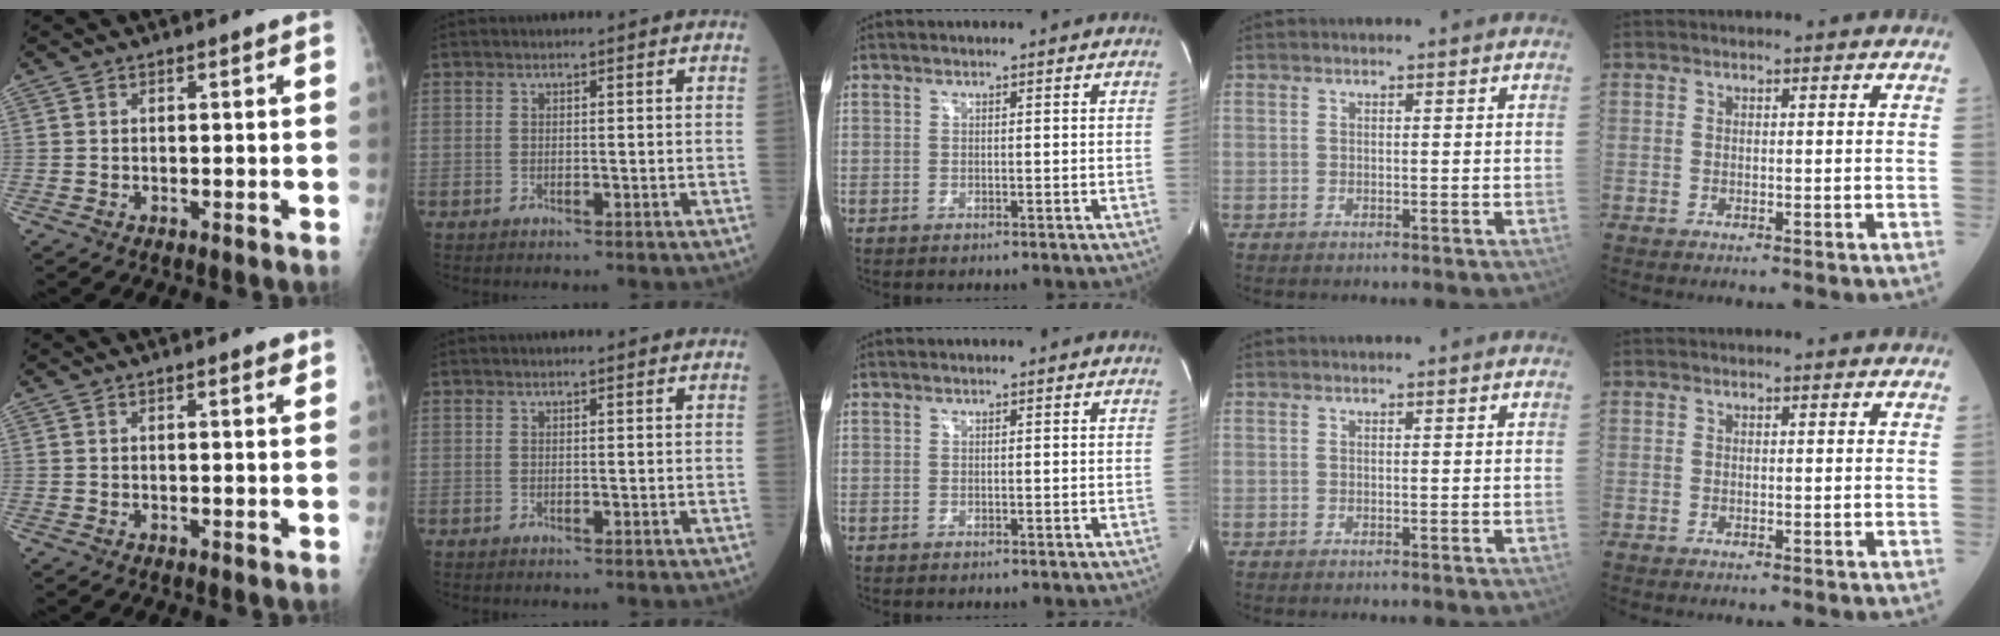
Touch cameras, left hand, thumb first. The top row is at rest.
{"thumb": {"total": 1.7, "force": [1.2, 0.4, 1.2], "torque": [-0.014, -0.005, 0.014]}, "index": {"total": 0.9, "force": [0.8, 0.1, 0.2], "torque": [-0.009, 0.001, 0.007]}}